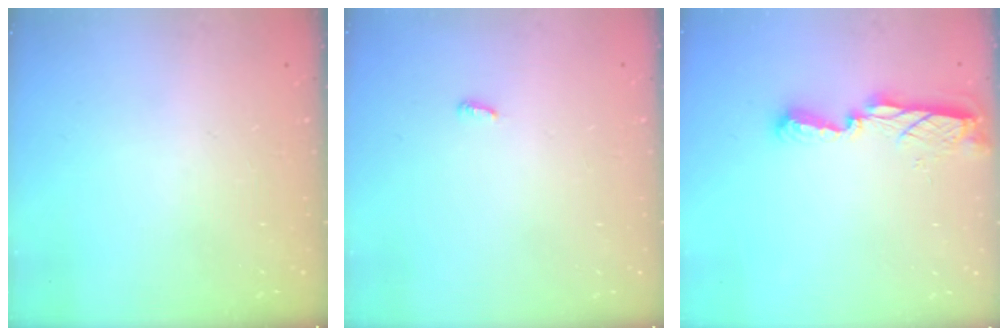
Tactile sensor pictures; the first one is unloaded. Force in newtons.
{"total": 2.6, "press": 2.6, "slide": 0.2}
{"total": 7.8, "press": 7.7, "slide": 0.3}